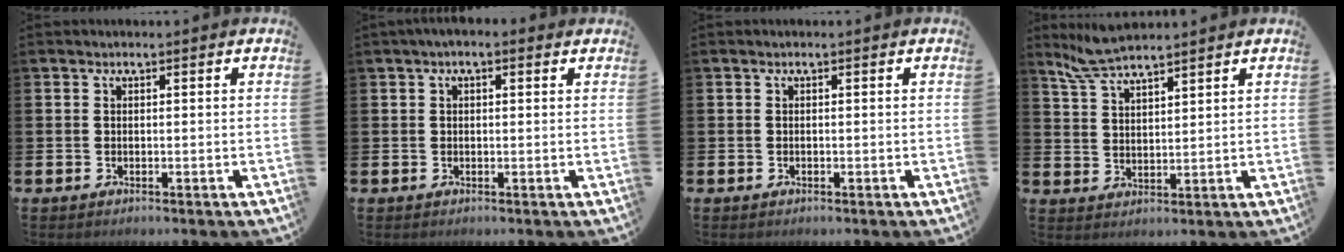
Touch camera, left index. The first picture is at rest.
{"total": 1.1, "force": [0.5, 0.6, 0.8], "torque": [-0.015, 0.008, 0.006]}
{"total": 0.0}
{"total": 5.6, "force": [5.2, 0.7, 2.0], "torque": [-0.060, -0.012, 0.098]}